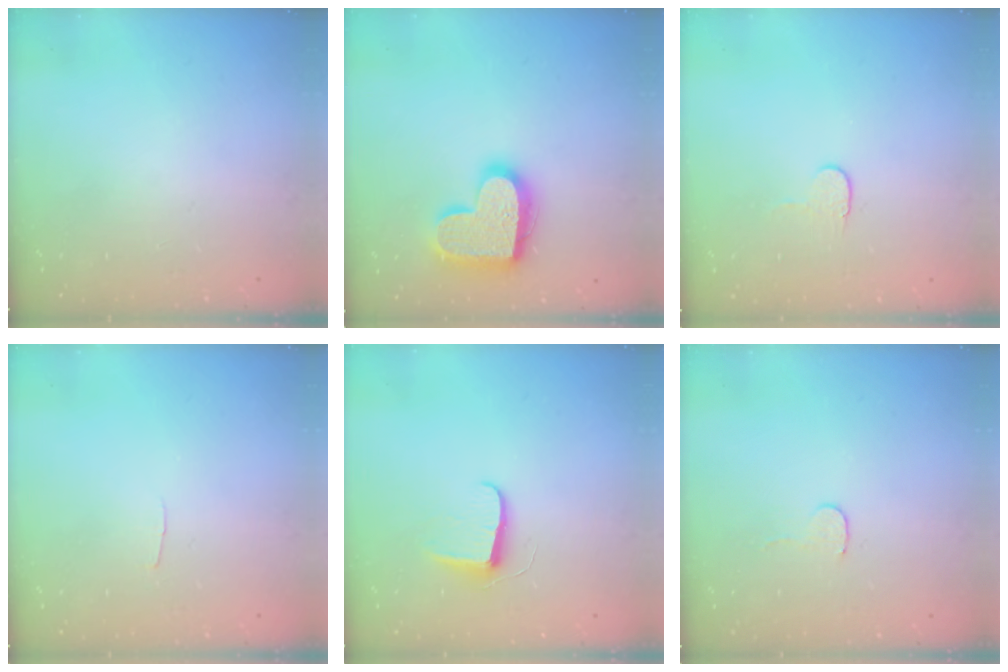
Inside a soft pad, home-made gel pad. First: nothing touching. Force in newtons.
{"total": 18.5, "press": 18.5, "slide": 1.0}
{"total": 5.0, "press": 4.9, "slide": 0.4}
{"total": 2.0, "press": 2.0, "slide": 0.2}
{"total": 7.3, "press": 7.3, "slide": 0.4}
{"total": 4.1, "press": 4.1, "slide": 0.3}